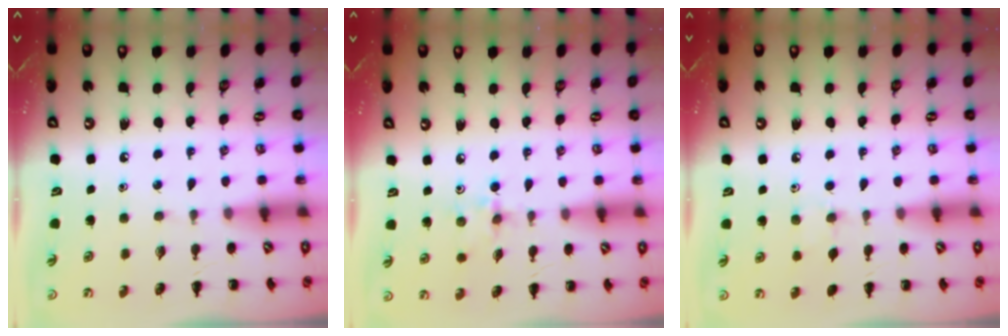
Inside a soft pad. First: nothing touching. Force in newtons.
{"total": 2.2, "press": 2.1, "slide": 0.6}
{"total": 4.2, "press": 4.0, "slide": 1.3}